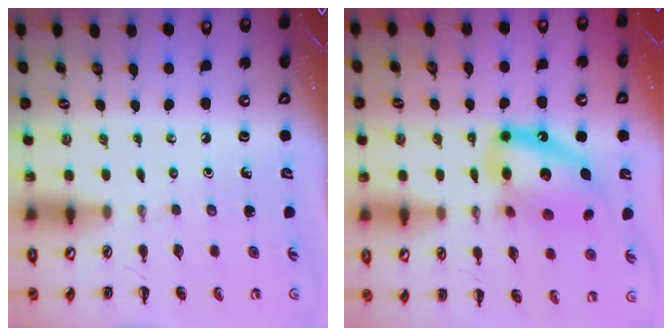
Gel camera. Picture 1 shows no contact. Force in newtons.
{"total": 16.1, "press": 15.7, "slide": 3.4}